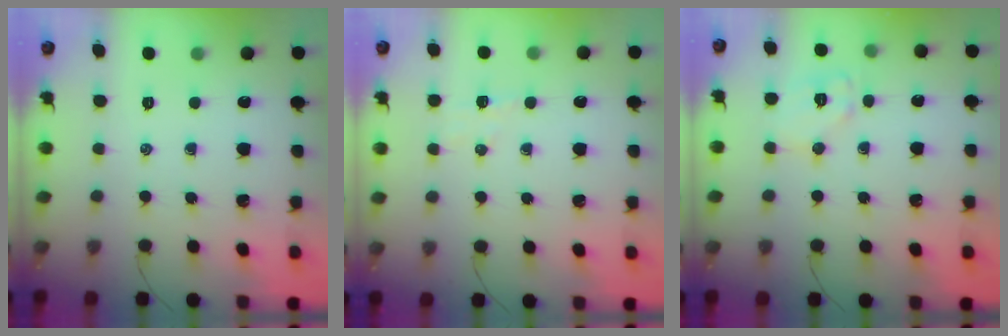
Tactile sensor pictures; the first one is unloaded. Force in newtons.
{"total": 4.0, "press": 3.9, "slide": 0.9}
{"total": 8.7, "press": 8.6, "slide": 0.5}